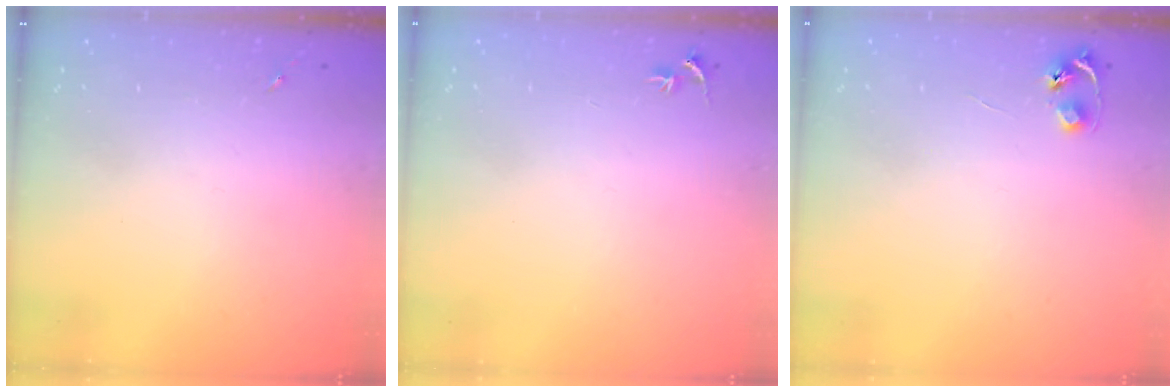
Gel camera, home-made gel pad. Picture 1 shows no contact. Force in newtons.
{"total": 2.7, "press": 2.7, "slide": 0.3}
{"total": 4.8, "press": 4.7, "slide": 0.5}